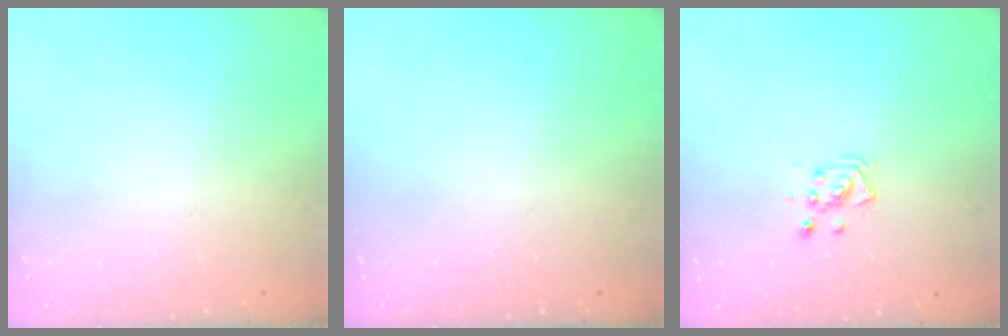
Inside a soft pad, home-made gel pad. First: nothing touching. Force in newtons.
{"total": 0.0}
{"total": 3.6, "press": 3.6, "slide": 0.2}